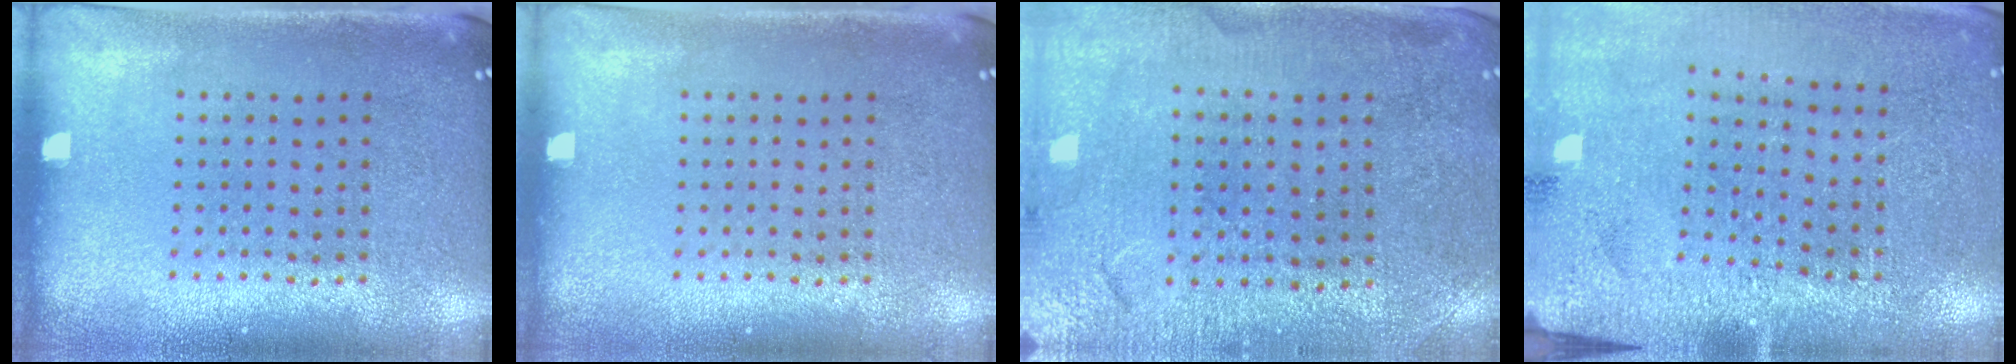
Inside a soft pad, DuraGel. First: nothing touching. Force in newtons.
{"total": 0.0}
{"total": 1.3, "press": 1.3, "slide": 0.1}
{"total": 3.0, "press": 3.0, "slide": 0.4}